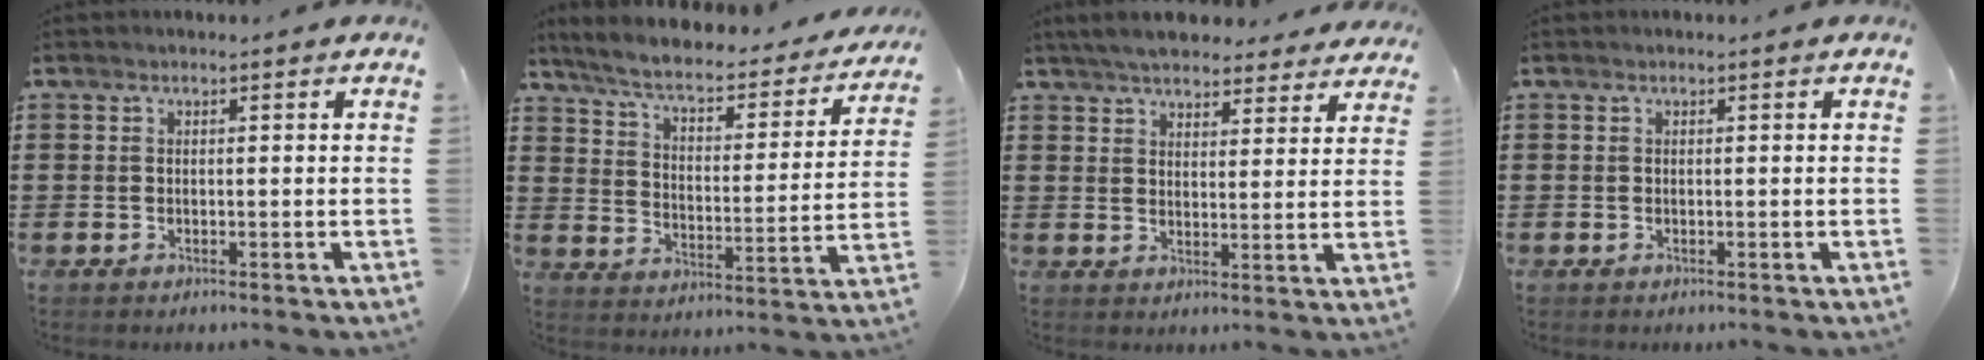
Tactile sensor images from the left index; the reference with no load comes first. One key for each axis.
{"total": 5.4, "fx": 4.4, "fy": 0.9, "fz": 3.0, "tx": -0.079, "ty": -0.031, "tz": 0.068}
{"total": 5.3, "fx": 5.0, "fy": 0.9, "fz": 1.4, "tx": -0.045, "ty": -0.012, "tz": 0.094}
{"total": 0.0}